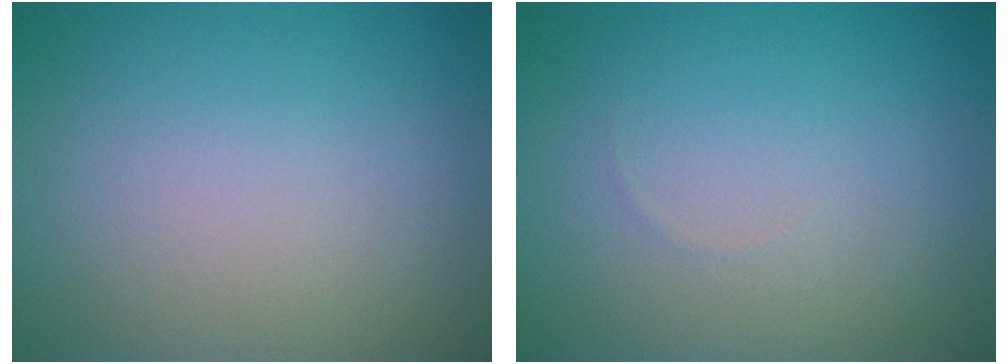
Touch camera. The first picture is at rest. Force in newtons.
{"total": 0.0}